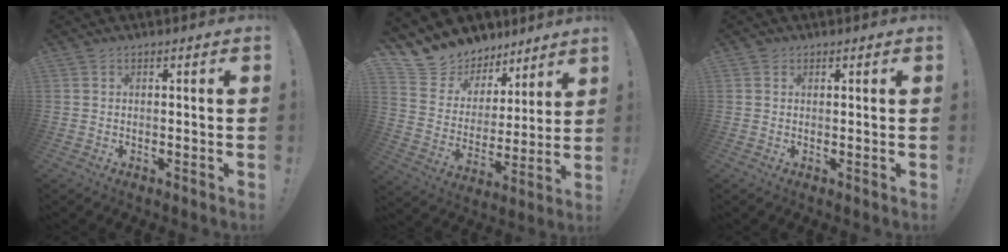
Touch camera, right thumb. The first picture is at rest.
{"total": 10.9, "force": [8.5, 6.7, 0.9], "torque": [-0.025, -0.076, 0.163]}
{"total": 0.9, "force": [0.6, 0.7, 0.1], "torque": [-0.001, 0.001, 0.011]}